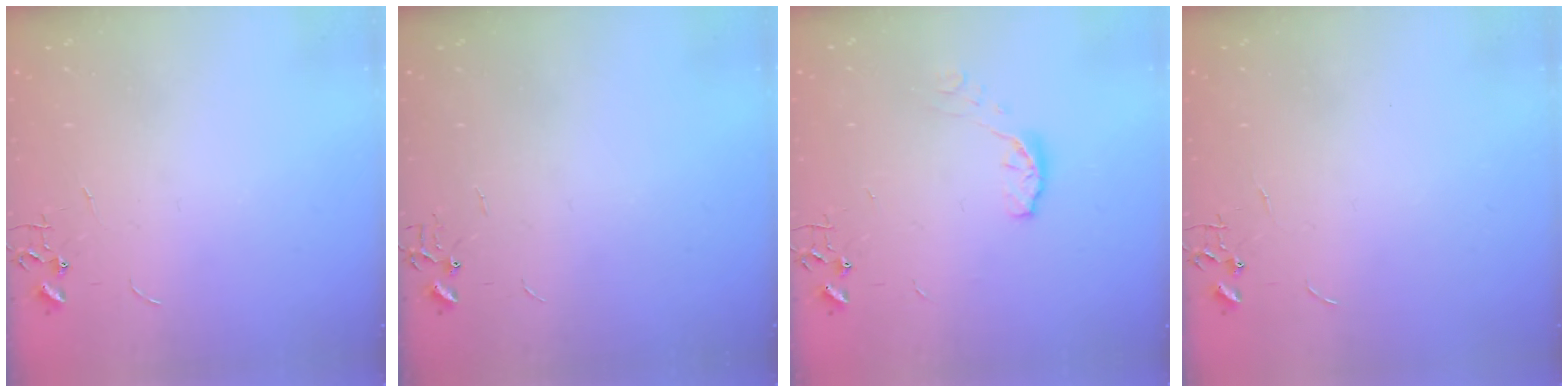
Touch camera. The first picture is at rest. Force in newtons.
{"total": 0.0}
{"total": 7.0, "press": 7.0, "slide": 0.6}
{"total": 0.0}